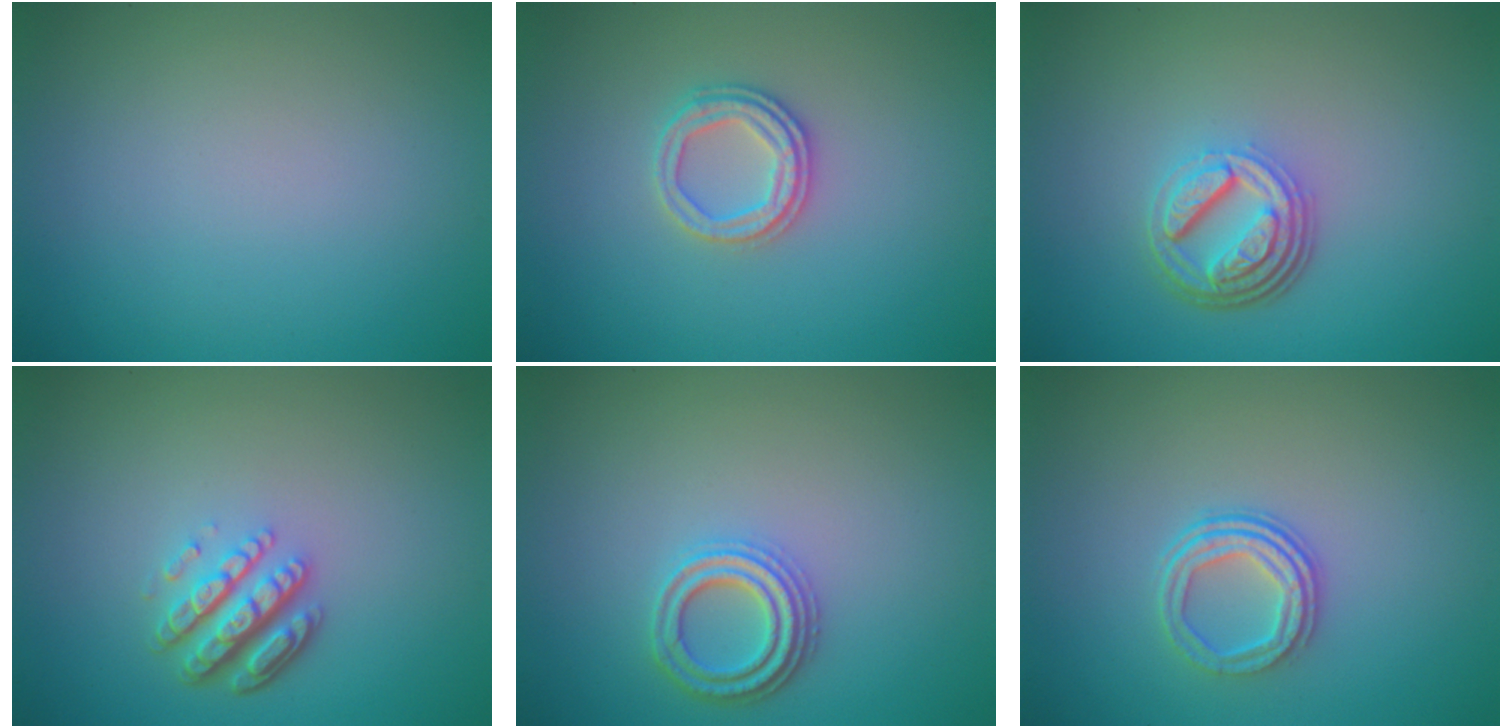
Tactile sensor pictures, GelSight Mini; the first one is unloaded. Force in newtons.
{"total": 2.5, "press": 2.4, "slide": 0.6}
{"total": 4.7, "press": 3.4, "slide": 3.2}
{"total": 4.5, "press": 3.3, "slide": 3.1}
{"total": 3.0, "press": 2.7, "slide": 1.1}
{"total": 3.1, "press": 2.4, "slide": 1.9}